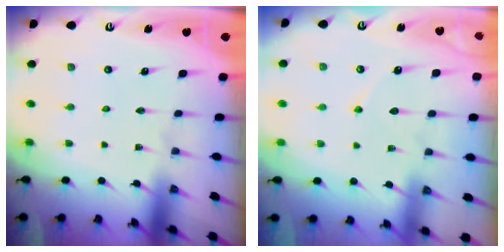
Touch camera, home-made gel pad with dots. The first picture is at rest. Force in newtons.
{"total": 4.4, "press": 4.3, "slide": 0.6}